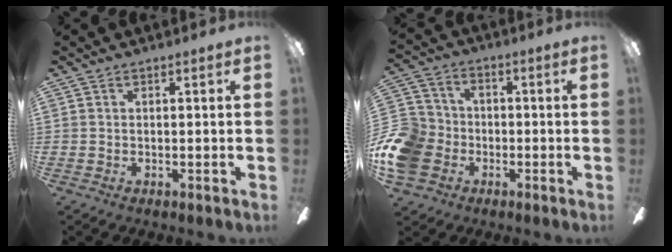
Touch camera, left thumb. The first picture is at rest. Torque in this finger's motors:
{"motor_torque": [0.33, 2.03, -0.05, 0.31, 0.10]}